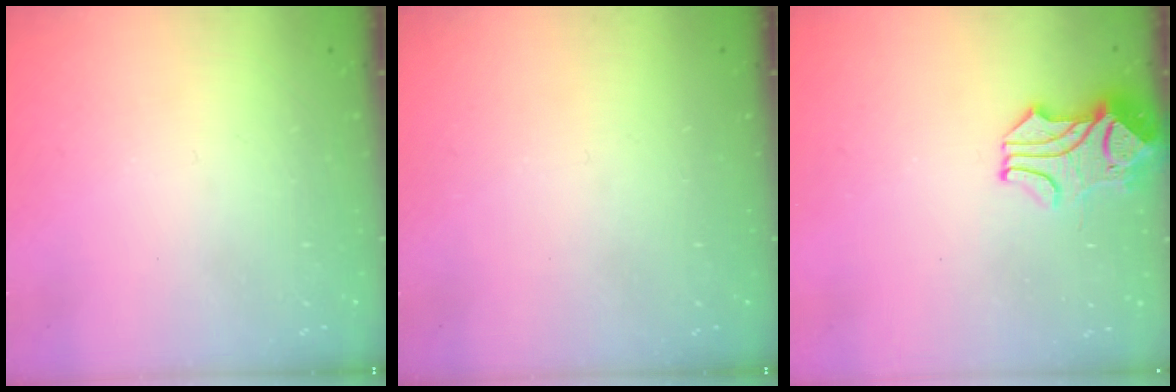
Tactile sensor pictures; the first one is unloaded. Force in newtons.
{"total": 0.0}
{"total": 2.1, "press": 1.9, "slide": 1.0}